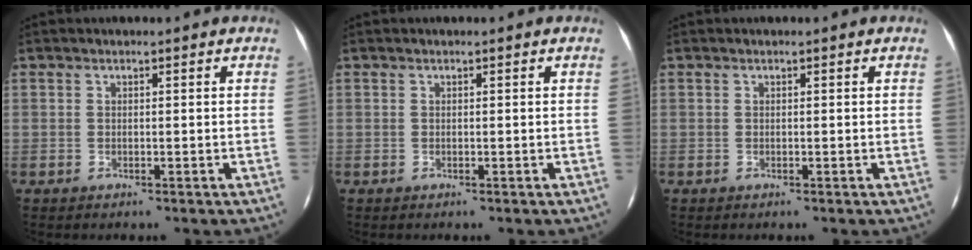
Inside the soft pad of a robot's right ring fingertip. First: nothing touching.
{"total": 0.0}
{"total": 0.0}